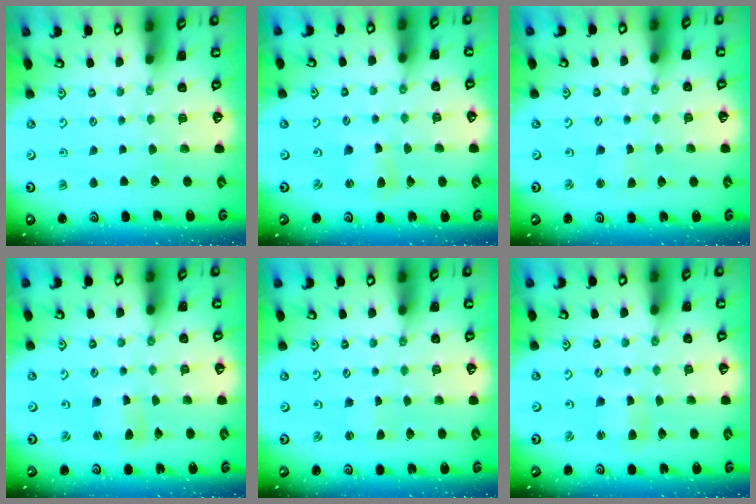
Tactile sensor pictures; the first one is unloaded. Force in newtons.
{"total": 2.2, "press": 2.2, "slide": 0.3}
{"total": 1.6, "press": 1.5, "slide": 0.4}
{"total": 2.1, "press": 2.1, "slide": 0.3}
{"total": 0.5, "press": 0.5, "slide": 0.1}
{"total": 2.4, "press": 2.4, "slide": 0.2}